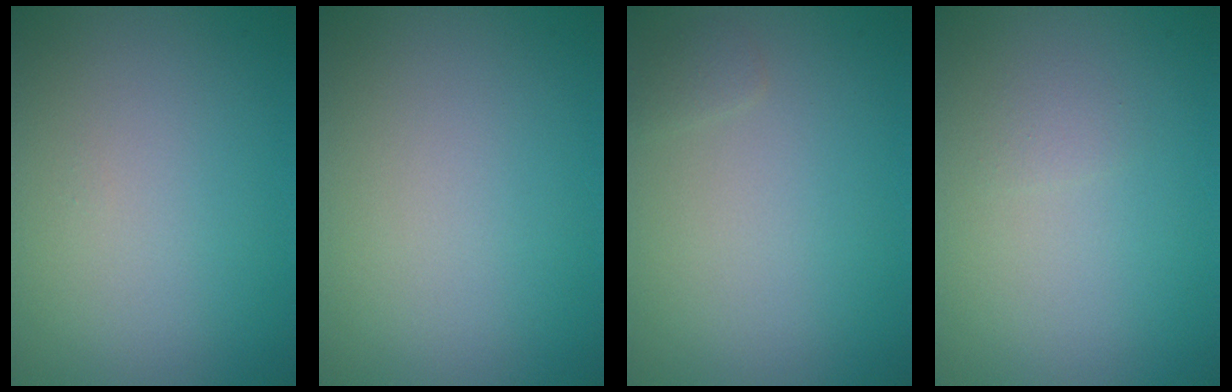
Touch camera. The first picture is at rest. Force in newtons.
{"total": 0.0}
{"total": 0.6, "press": 0.6, "slide": 0.0}
{"total": 0.7, "press": 0.7, "slide": 0.0}